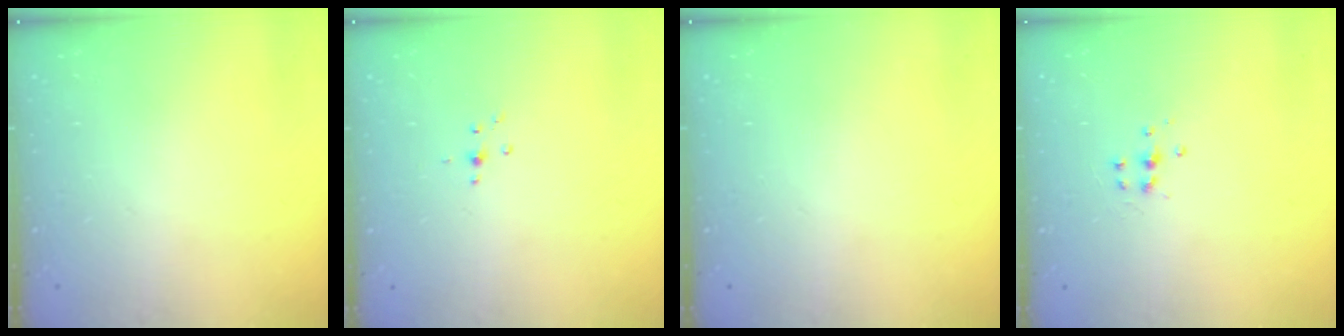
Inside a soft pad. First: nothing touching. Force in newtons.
{"total": 3.0, "press": 2.9, "slide": 0.9}
{"total": 0.0}
{"total": 4.7, "press": 4.7, "slide": 0.4}